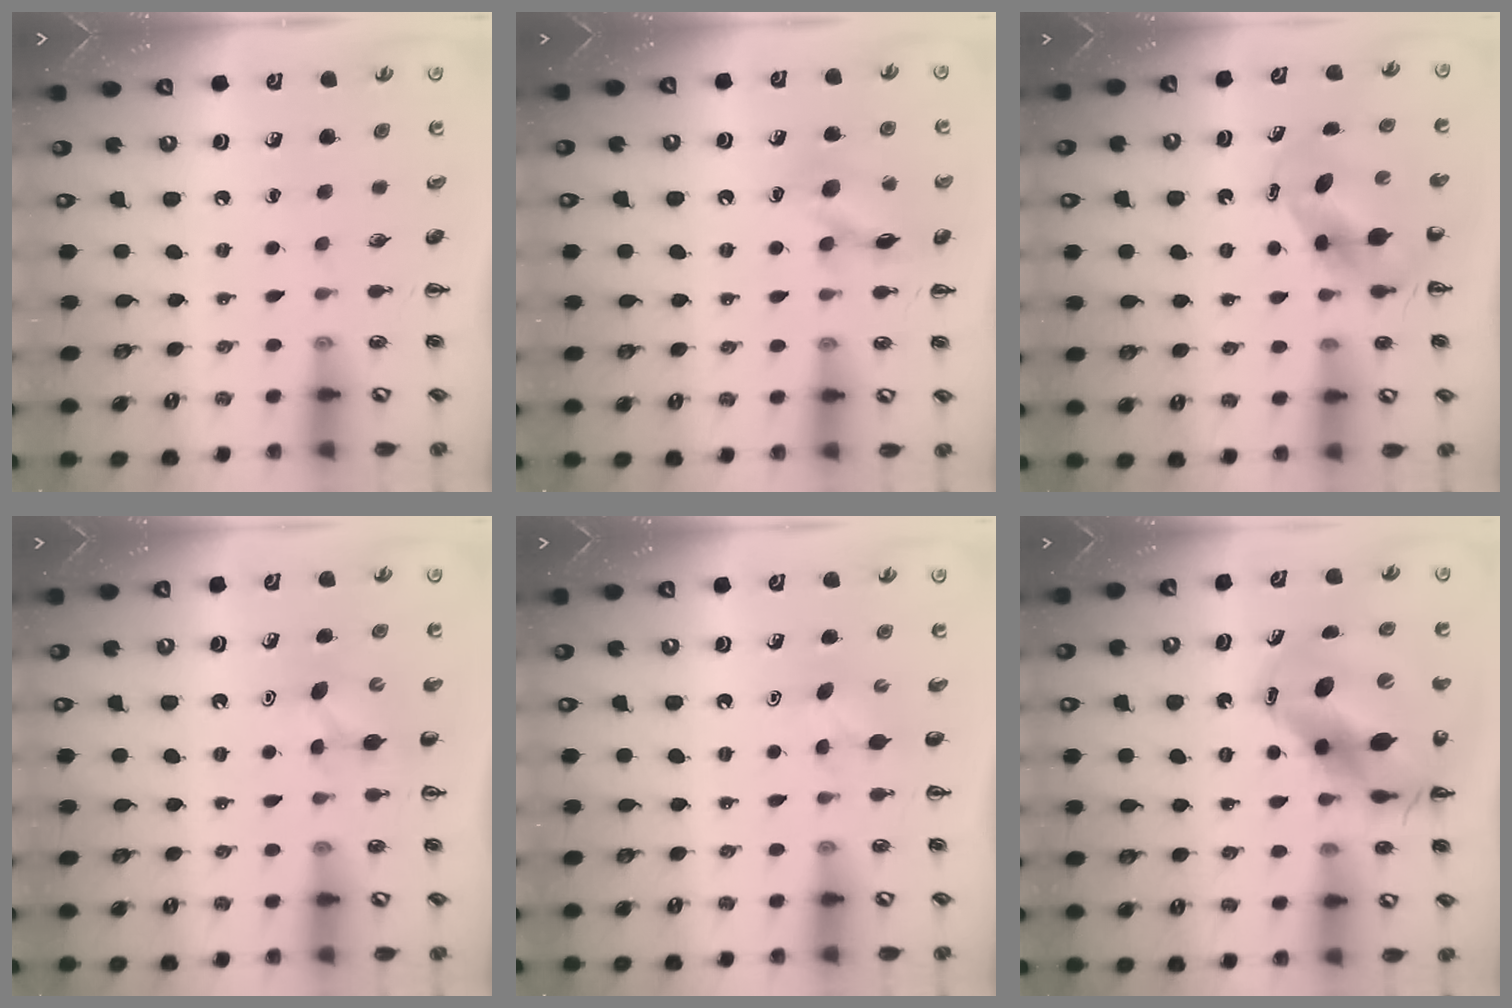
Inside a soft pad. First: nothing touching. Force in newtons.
{"total": 12.5, "press": 12.5, "slide": 0.7}
{"total": 5.1, "press": 5.0, "slide": 0.9}
{"total": 4.0, "press": 3.8, "slide": 1.3}
{"total": 3.1, "press": 3.0, "slide": 0.7}
{"total": 14.5, "press": 13.9, "slide": 4.0}